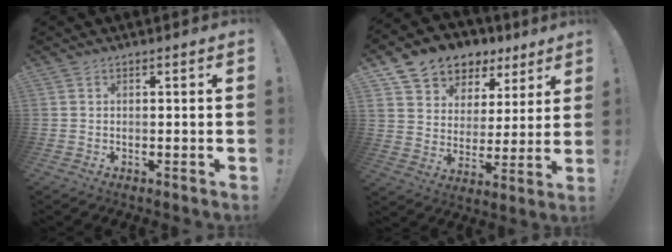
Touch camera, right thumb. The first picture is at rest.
{"total": 8.3, "force": [5.7, 5.9, 1.2], "torque": [-0.023, -0.052, 0.110]}